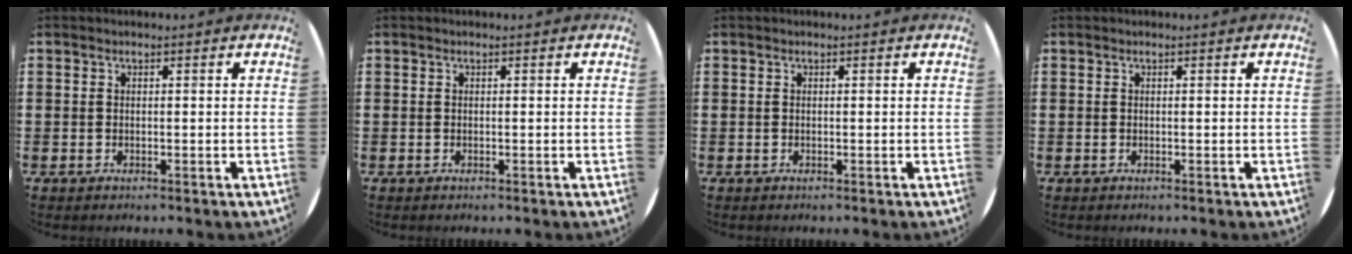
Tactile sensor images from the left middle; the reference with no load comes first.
{"total": 0.0}
{"total": 0.0}
{"total": 0.0}